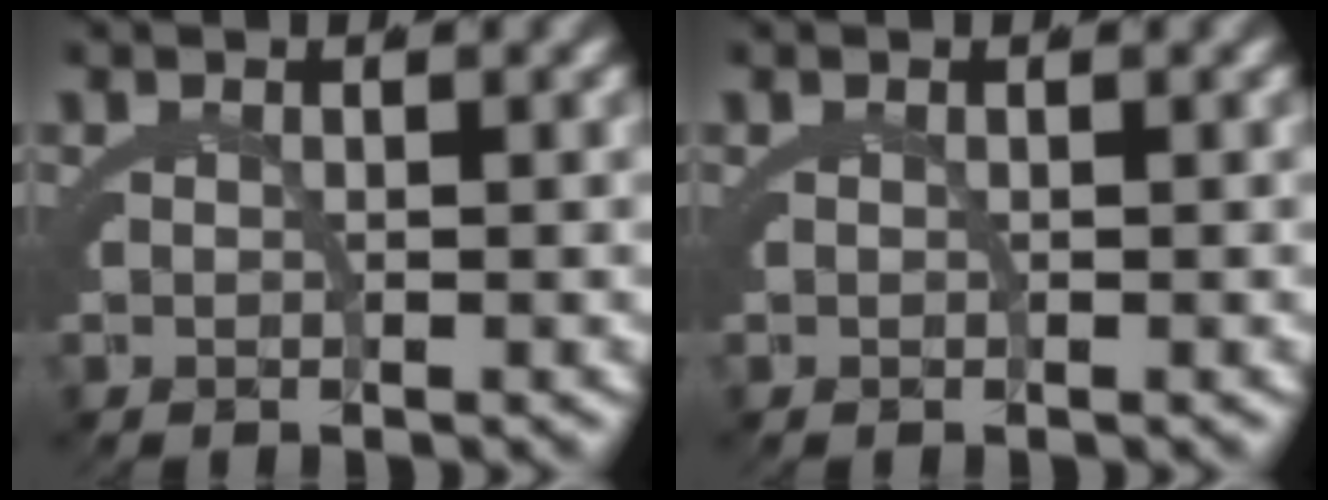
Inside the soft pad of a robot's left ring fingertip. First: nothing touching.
{"total": 0.0}